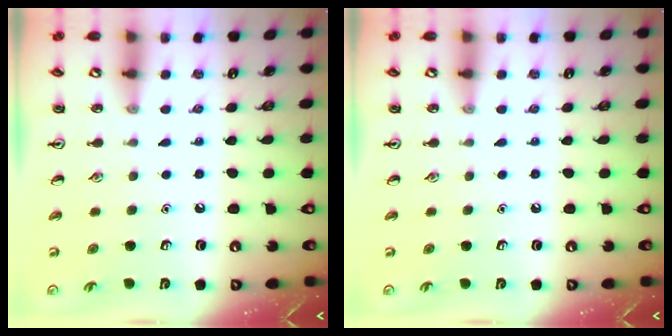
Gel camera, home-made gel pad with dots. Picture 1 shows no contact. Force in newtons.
{"total": 0.0}